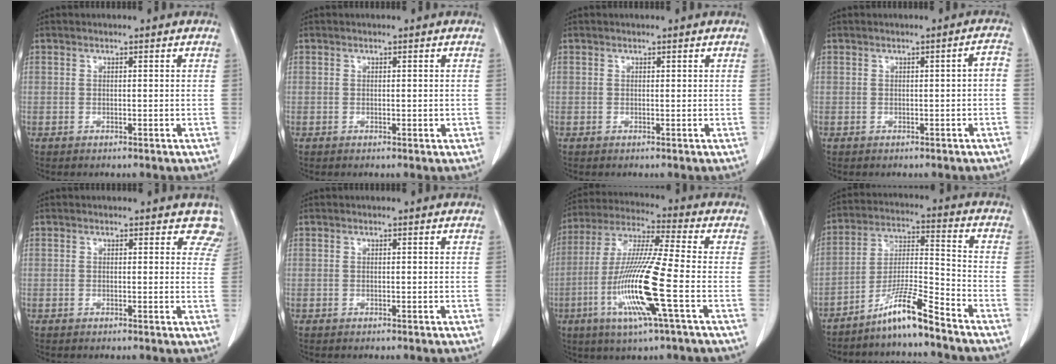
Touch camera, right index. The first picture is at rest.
{"total": 1.0, "force": [-0.1, 0.5, 0.8], "torque": [-0.012, 0.001, 0.002]}
{"total": 0.0}
{"total": 1.7, "force": [-0.5, 0.2, 1.6], "torque": [-0.016, 0.003, -0.007]}
{"total": 4.1, "force": [3.5, 2.1, 0.3], "torque": [0.032, -0.011, 0.008]}
{"total": 0.0}
{"total": 15.4, "force": [-4.5, -0.3, 14.7], "torque": [-0.304, -0.018, -0.093]}
{"total": 9.1, "force": [-7.2, -0.5, 5.5], "torque": [-0.110, -0.008, -0.136]}